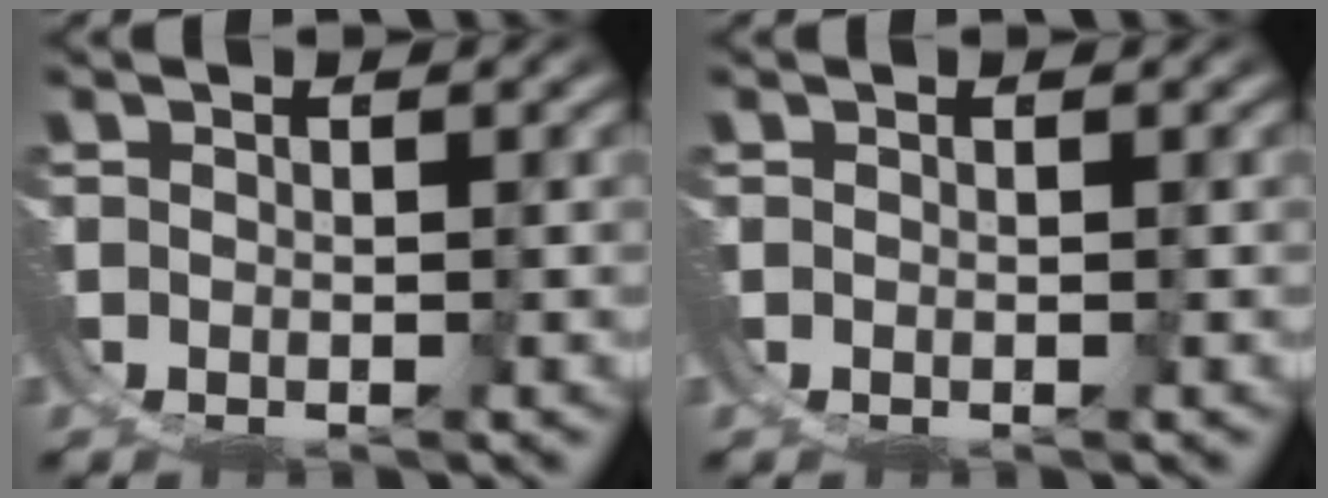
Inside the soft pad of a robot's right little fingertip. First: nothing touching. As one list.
[{"total": 0.0}]